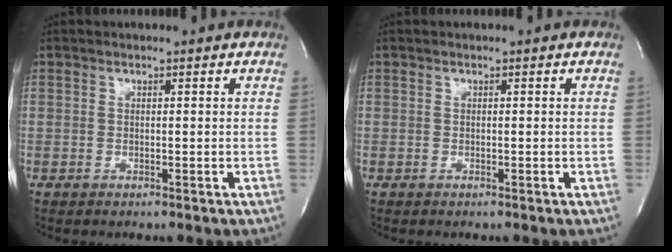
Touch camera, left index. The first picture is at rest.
{"total": 0.0}